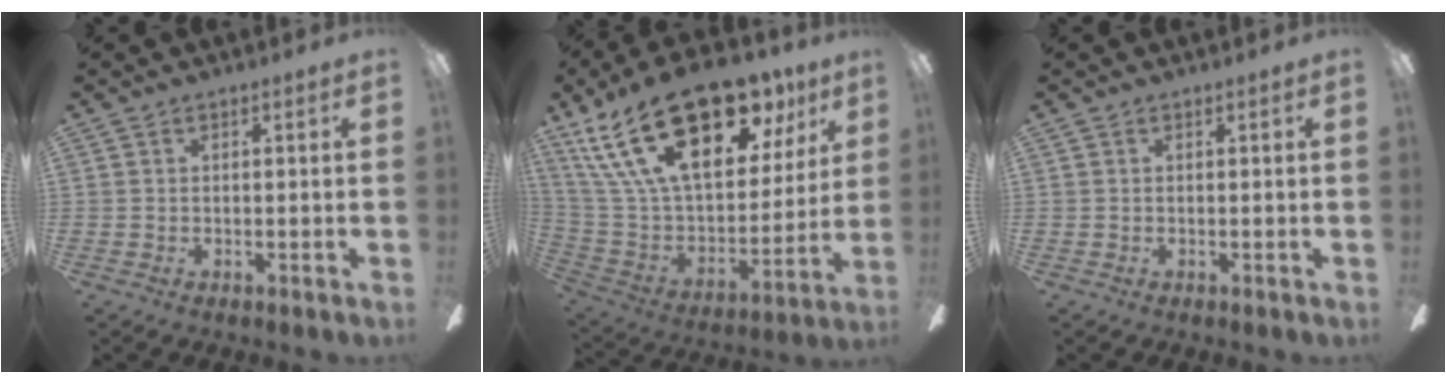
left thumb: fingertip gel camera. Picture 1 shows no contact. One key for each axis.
{"total": 30.4, "fx": 17.5, "fy": 14.5, "fz": 20.2, "tx": -0.374, "ty": -0.102, "tz": 0.311}
{"total": 0.0}